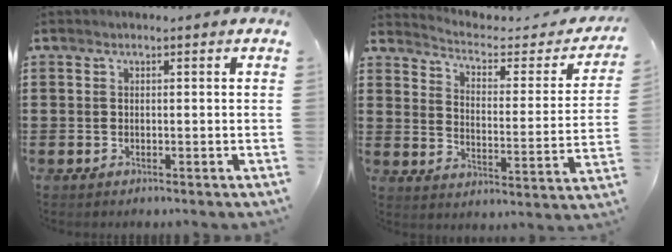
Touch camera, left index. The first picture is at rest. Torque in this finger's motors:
{"motor_torque": [2.14, 0.00, 0.00, -0.03]}